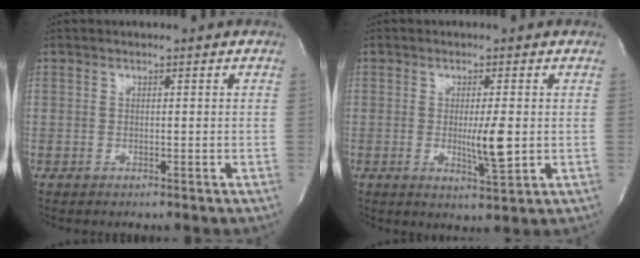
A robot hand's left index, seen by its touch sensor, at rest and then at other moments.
{"total": 4.8, "force": [-0.3, 0.5, 4.7], "torque": [-0.080, -0.013, -0.004]}